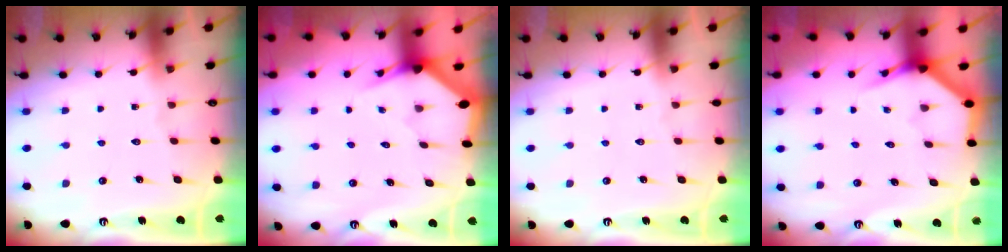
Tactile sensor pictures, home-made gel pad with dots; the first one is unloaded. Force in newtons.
{"total": 2.8, "press": 2.8, "slide": 0.1}
{"total": 0.0}
{"total": 4.0, "press": 4.0, "slide": 0.2}